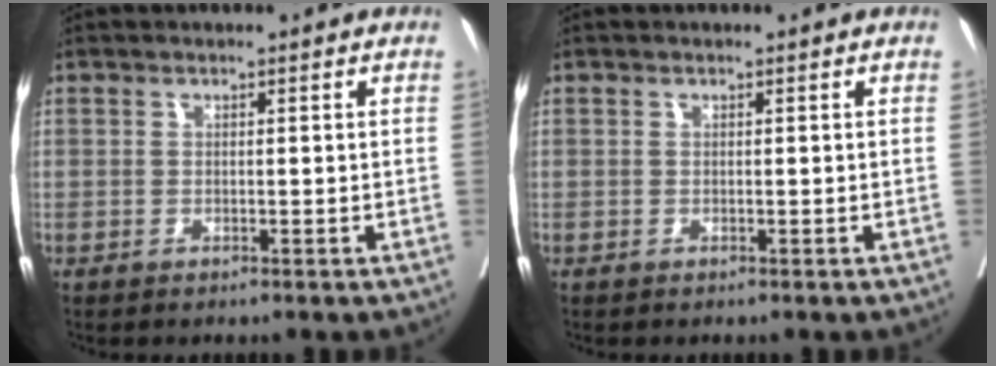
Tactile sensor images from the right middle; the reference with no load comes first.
{"total": 0.0}